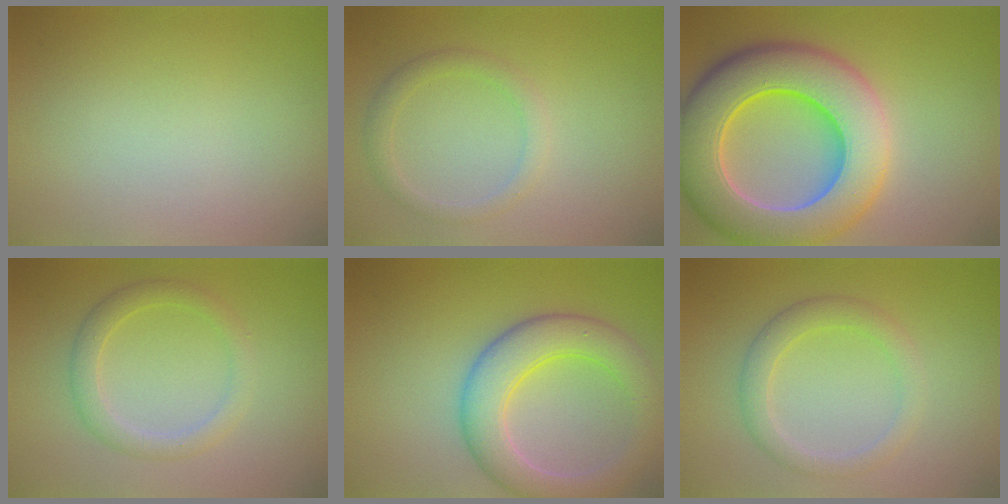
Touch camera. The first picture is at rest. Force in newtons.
{"total": 1.8, "press": 1.8, "slide": 0.1}
{"total": 12.1, "press": 12.1, "slide": 0.6}
{"total": 2.5, "press": 2.5, "slide": 0.1}
{"total": 6.1, "press": 6.1, "slide": 0.3}
{"total": 2.7, "press": 2.7, "slide": 0.3}